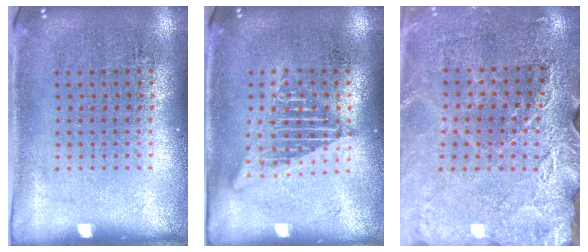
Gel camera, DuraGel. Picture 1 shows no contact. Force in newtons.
{"total": 2.6, "press": 2.6, "slide": 0.3}
{"total": 2.8, "press": 2.8, "slide": 0.3}